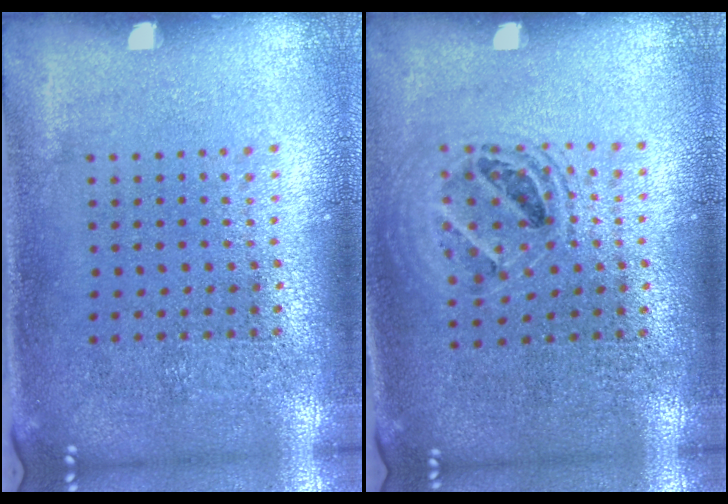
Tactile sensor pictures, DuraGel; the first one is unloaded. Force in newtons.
{"total": 1.4, "press": 1.2, "slide": 0.6}